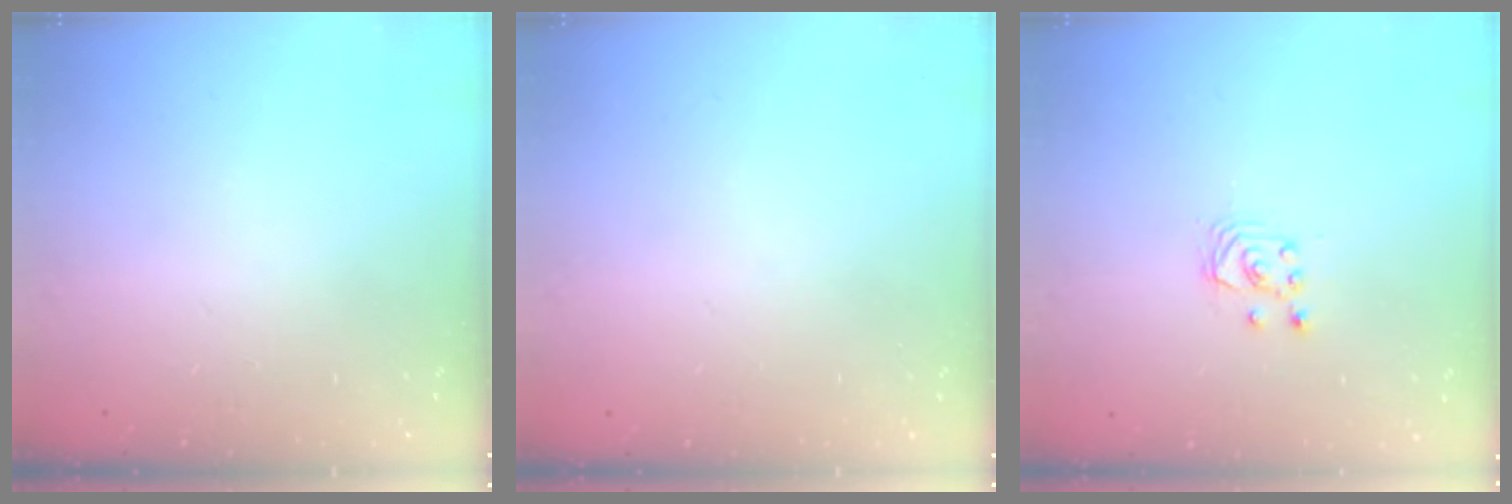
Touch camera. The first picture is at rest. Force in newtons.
{"total": 0.0}
{"total": 2.5, "press": 2.5, "slide": 0.3}